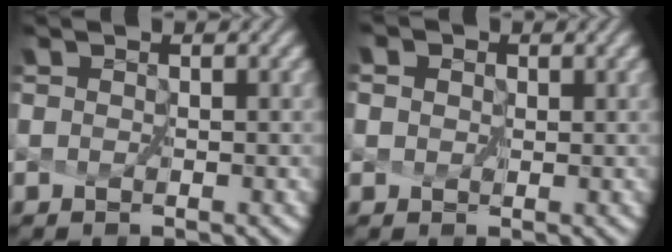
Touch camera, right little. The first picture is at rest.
{"total": 2.2, "force": [0.8, 1.8, 1.1], "torque": [-0.016, 0.014, 0.005]}